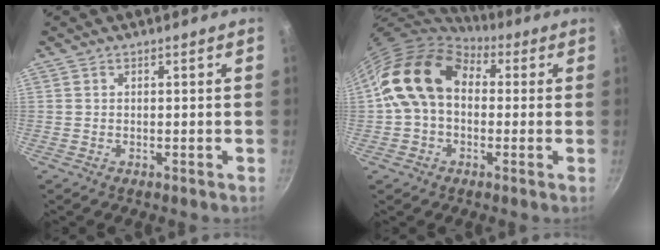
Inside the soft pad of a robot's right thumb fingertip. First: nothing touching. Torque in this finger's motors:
{"motor_torque": [2.27, 2.74, 0.90, -0.83, 0.28]}